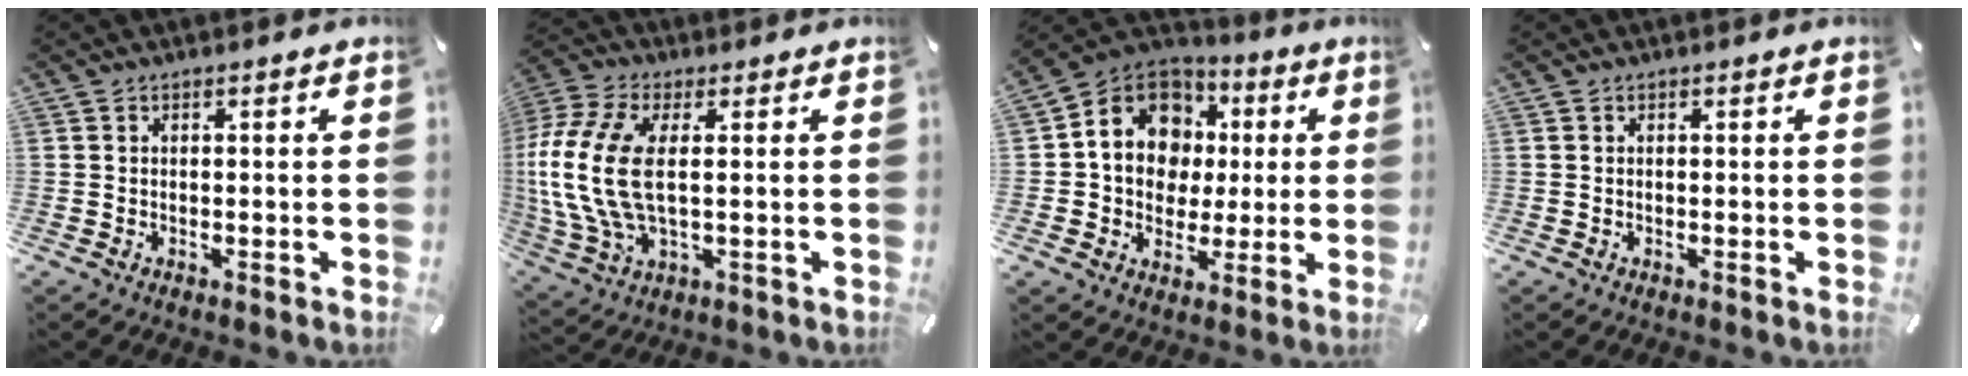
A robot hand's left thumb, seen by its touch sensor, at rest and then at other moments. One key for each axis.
{"total": 15.9, "fx": 1.4, "fy": 7.8, "fz": 13.7, "tx": -0.312, "ty": -0.013, "tz": 0.026}
{"total": 13.4, "fx": 1.9, "fy": 12.0, "fz": 5.8, "tx": -0.109, "ty": -0.007, "tz": 0.038}
{"total": 0.0}